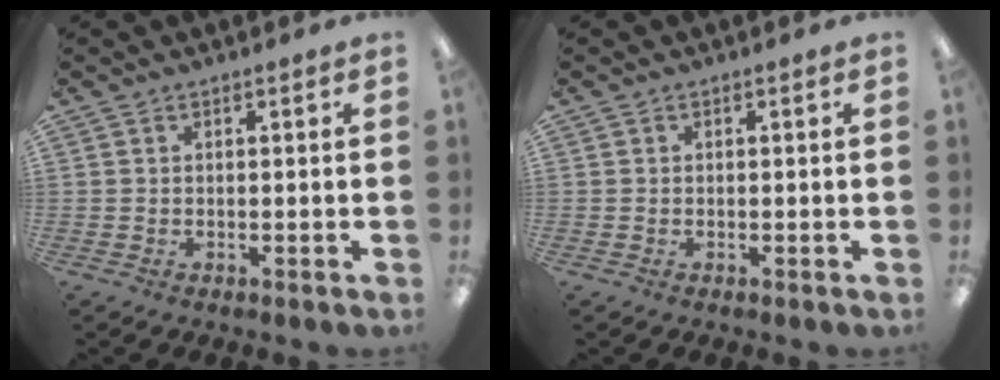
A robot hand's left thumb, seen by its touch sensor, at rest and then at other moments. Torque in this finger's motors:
{"motor_torque": [0.01, 0.07, -0.29, 0.05, 0.05]}